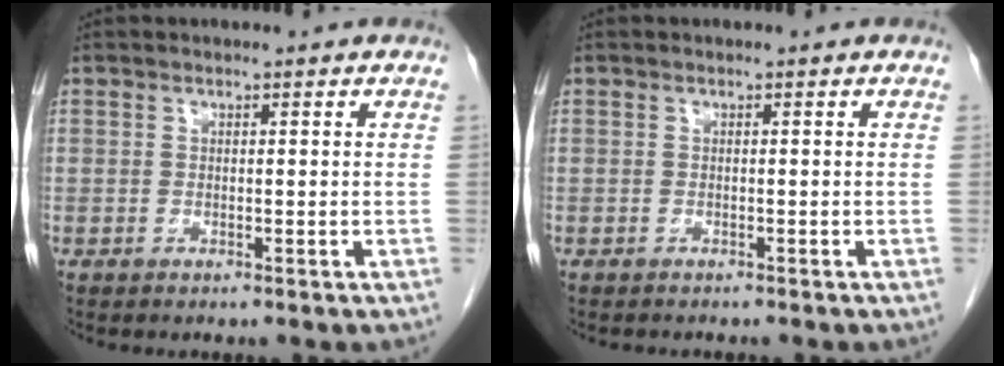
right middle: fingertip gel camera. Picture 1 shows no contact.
{"total": 1.3, "force": [-1.2, 0.3, 0.4], "torque": [-0.013, -0.004, -0.014]}